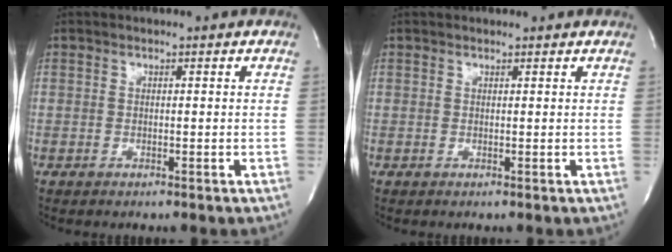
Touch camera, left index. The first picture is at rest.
{"total": 1.7, "force": [1.6, 0.4, 0.3], "torque": [-0.011, 0.015, 0.020]}